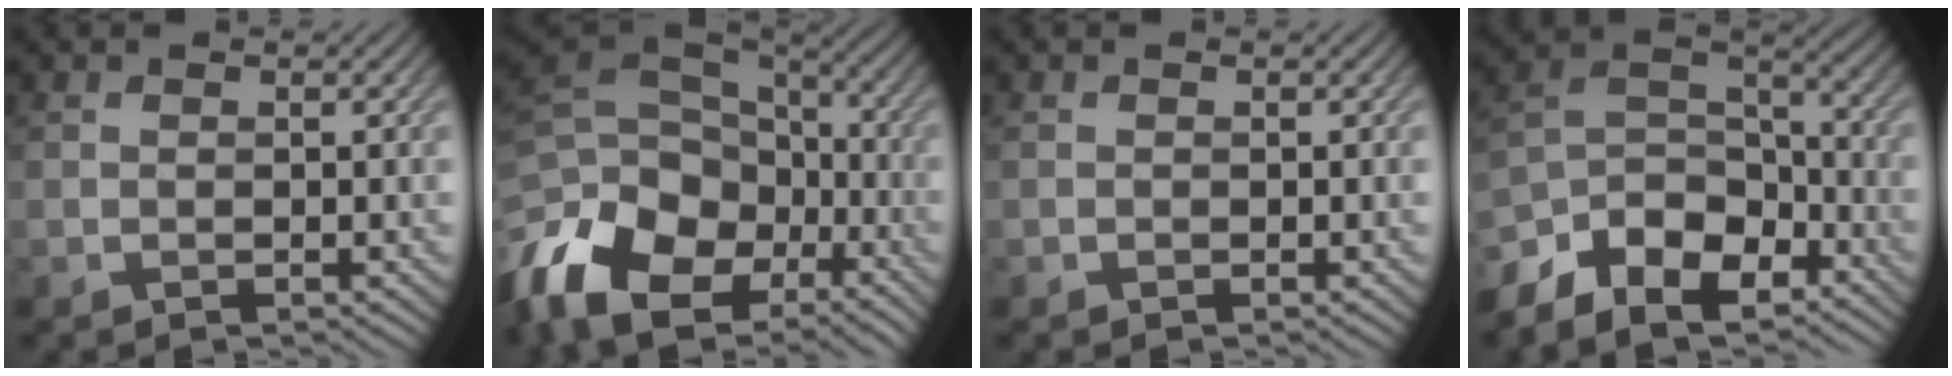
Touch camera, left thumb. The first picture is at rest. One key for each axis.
{"total": 17.4, "fx": -9.0, "fy": 11.1, "fz": 9.9, "tx": -0.272, "ty": -0.022, "tz": -0.155}
{"total": 0.0}
{"total": 11.5, "fx": -7.9, "fy": 5.5, "fz": 6.1, "tx": -0.137, "ty": -0.012, "tz": -0.147}